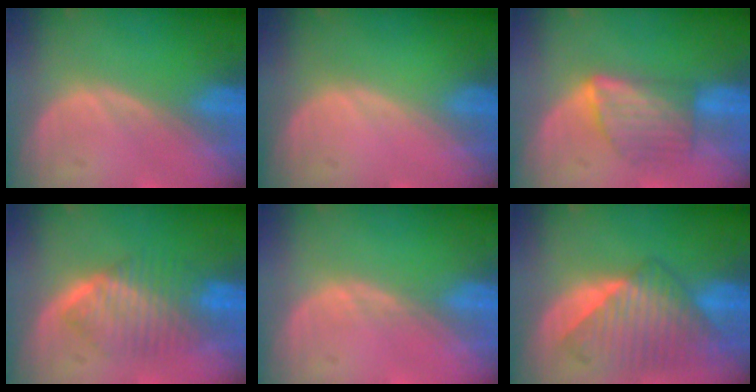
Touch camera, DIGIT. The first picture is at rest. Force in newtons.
{"total": 0.0}
{"total": 5.9, "press": 5.7, "slide": 1.3}
{"total": 6.4, "press": 6.4, "slide": 0.9}
{"total": 0.8, "press": 0.6, "slide": 0.5}
{"total": 8.4, "press": 8.2, "slide": 2.1}